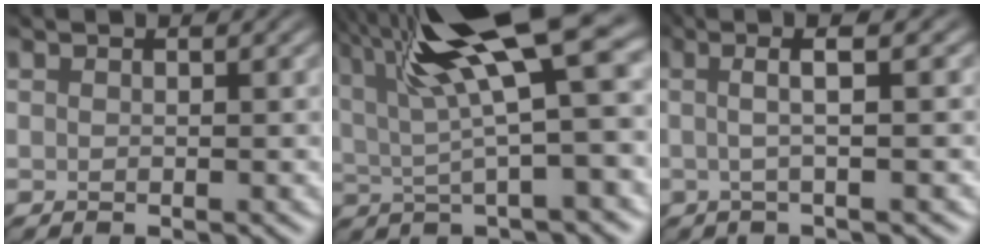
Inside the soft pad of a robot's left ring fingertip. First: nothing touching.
{"total": 12.3, "force": [4.4, 3.5, 10.9], "torque": [-0.188, 0.017, 0.065]}
{"total": 3.5, "force": [0.3, 0.5, 3.4], "torque": [-0.046, 0.005, -0.008]}